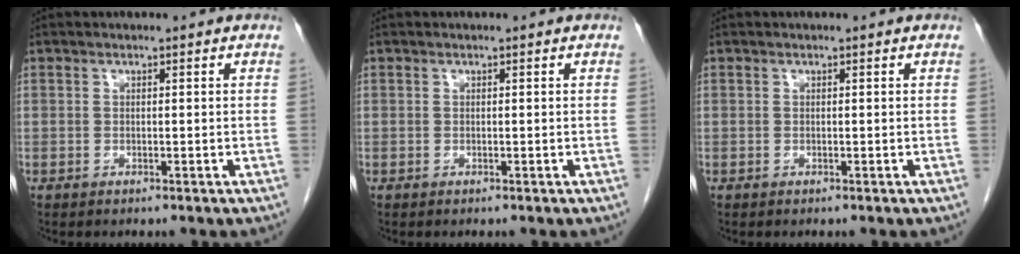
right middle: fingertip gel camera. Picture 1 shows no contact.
{"total": 0.0}
{"total": 0.0}